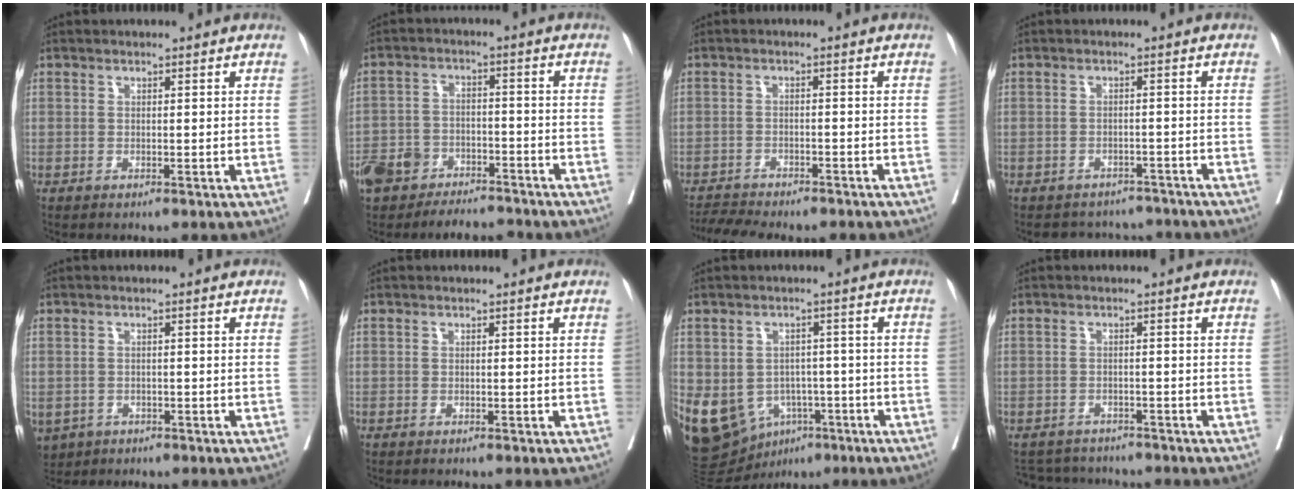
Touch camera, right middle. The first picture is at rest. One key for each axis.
{"total": 10.3, "fx": -8.3, "fy": 4.9, "fz": 3.7, "tx": -0.068, "ty": 0.014, "tz": -0.137}
{"total": 7.7, "fx": -7.2, "fy": 1.0, "fz": 2.4, "tx": -0.030, "ty": -0.002, "tz": -0.109}
{"total": 6.4, "fx": -6.0, "fy": 2.4, "fz": -0.1, "tx": 0.009, "ty": 0.015, "tz": -0.071}
{"total": 6.3, "fx": -3.2, "fy": 5.0, "fz": 2.0, "tx": -0.055, "ty": -0.001, "tz": -0.045}
{"total": 0.5, "fx": -0.5, "fy": 0.0, "fz": 0.2, "tx": 0.000, "ty": -0.001, "tz": -0.010}
{"total": 14.2, "fx": -5.9, "fy": 10.7, "fz": 7.2, "tx": -0.155, "ty": 0.014, "tz": -0.077}
{"total": 6.3, "fx": -6.2, "fy": 1.4, "fz": 0.4, "tx": -0.001, "ty": 0.008, "tz": -0.088}